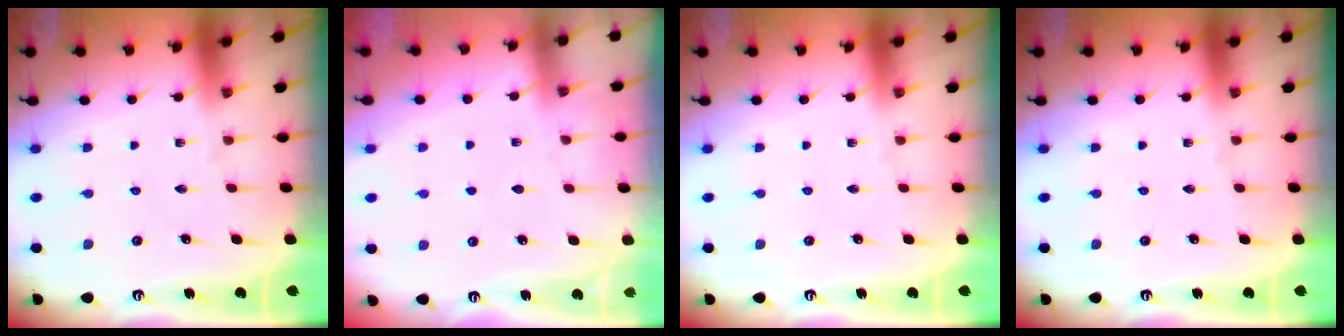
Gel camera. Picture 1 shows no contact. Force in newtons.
{"total": 4.3, "press": 4.2, "slide": 0.6}
{"total": 0.0}
{"total": 0.0}